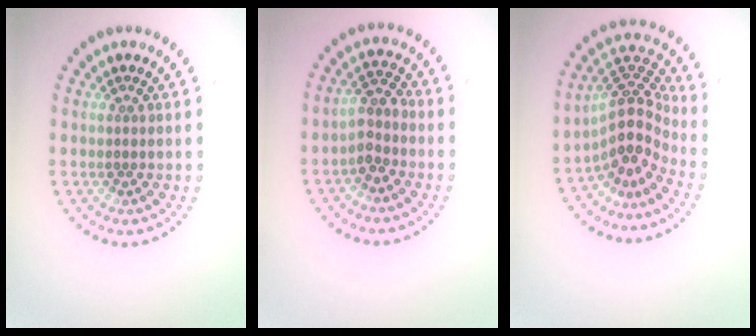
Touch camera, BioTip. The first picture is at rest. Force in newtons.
{"total": 2.4, "press": 1.8, "slide": 1.5}
{"total": 4.6, "press": 3.1, "slide": 3.3}